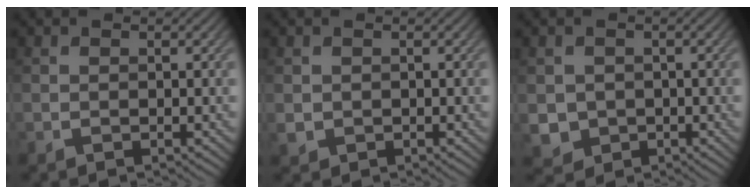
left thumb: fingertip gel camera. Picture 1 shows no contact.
{"total": 1.1, "force": [0.1, 1.1, 0.3], "torque": [-0.010, -0.007, 0.005]}
{"total": 2.9, "force": [-0.3, 2.8, 0.7], "torque": [-0.026, -0.014, -0.006]}